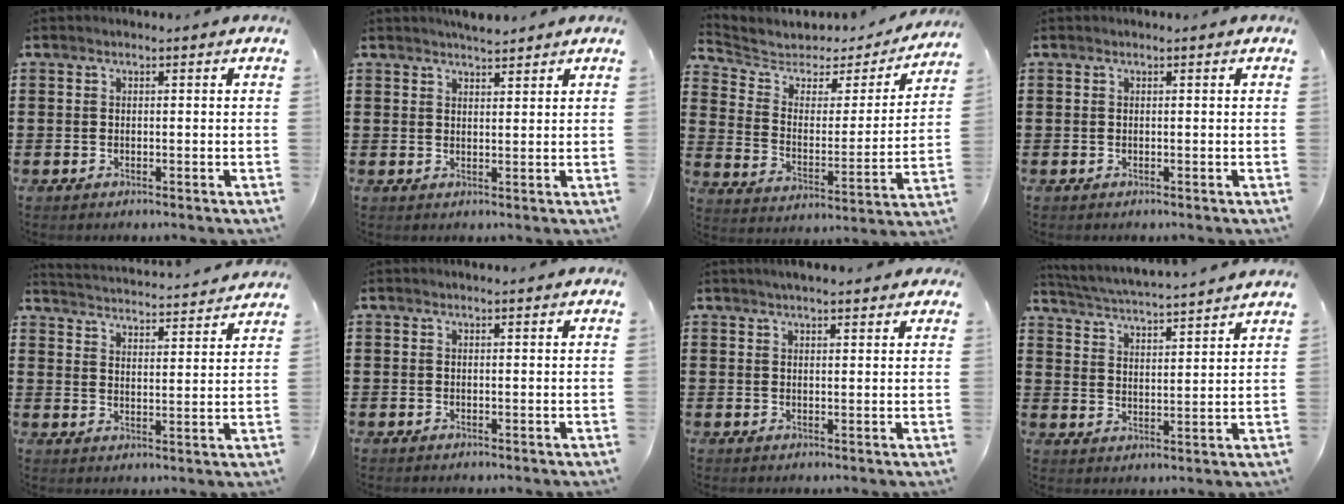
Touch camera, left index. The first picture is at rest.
{"total": 2.6, "force": [2.5, 0.2, 0.7], "torque": [-0.018, -0.001, 0.047]}
{"total": 4.2, "force": [3.5, 2.3, 0.6], "torque": [-0.044, -0.025, 0.054]}
{"total": 0.0}
{"total": 3.2, "force": [3.1, -0.7, -0.1], "torque": [-0.020, -0.034, 0.047]}
{"total": 0.7, "force": [0.6, 0.0, 0.4], "torque": [-0.009, -0.001, 0.011]}
{"total": 2.3, "force": [2.1, 0.2, 1.0], "torque": [-0.023, 0.005, 0.039]}
{"total": 4.4, "force": [4.2, -1.0, 0.9], "torque": [-0.040, -0.037, 0.067]}